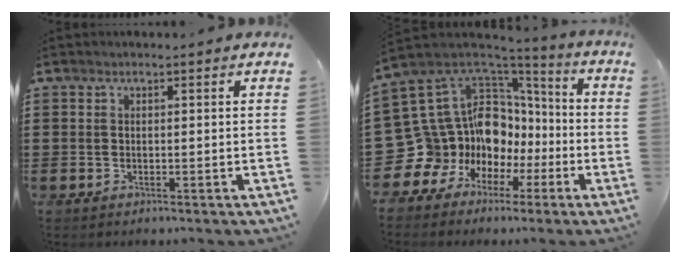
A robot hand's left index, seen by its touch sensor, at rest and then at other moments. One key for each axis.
{"total": 14.7, "fx": -1.6, "fy": 13.6, "fz": 5.3, "tx": -0.159, "ty": -0.038, "tz": 0.008}